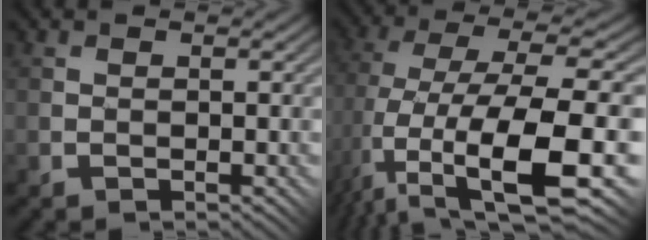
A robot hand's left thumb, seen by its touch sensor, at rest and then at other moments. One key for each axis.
{"total": 14.5, "fx": -4.5, "fy": 5.3, "fz": 12.7, "tx": -0.263, "ty": 0.002, "tz": -0.072}